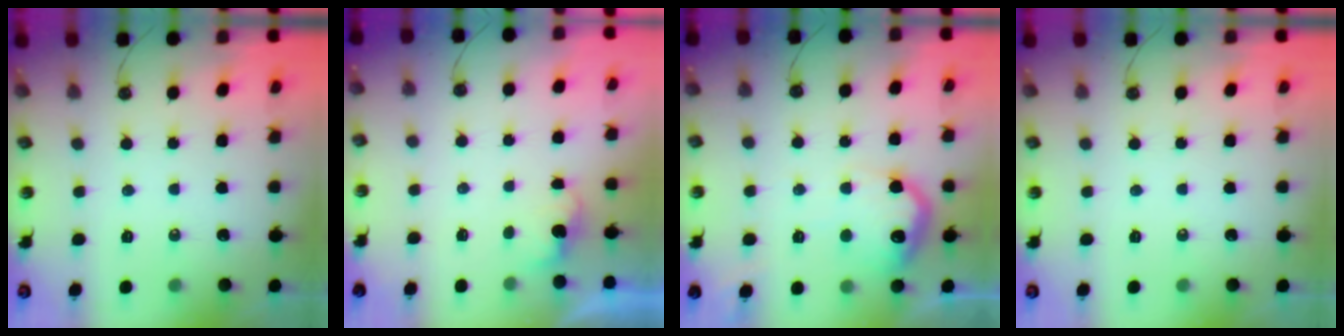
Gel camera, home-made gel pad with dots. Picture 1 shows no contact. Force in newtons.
{"total": 1.8, "press": 1.6, "slide": 0.8}
{"total": 14.9, "press": 14.9, "slide": 0.8}
{"total": 0.0}